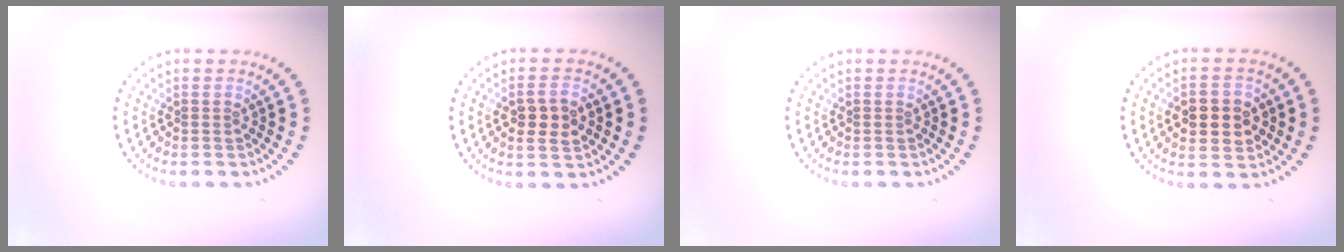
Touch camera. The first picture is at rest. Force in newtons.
{"total": 2.9, "press": 2.9, "slide": 0.4}
{"total": 0.0}
{"total": 4.2, "press": 4.2, "slide": 0.2}